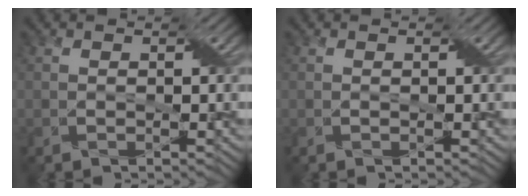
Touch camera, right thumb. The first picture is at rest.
{"total": 0.0}